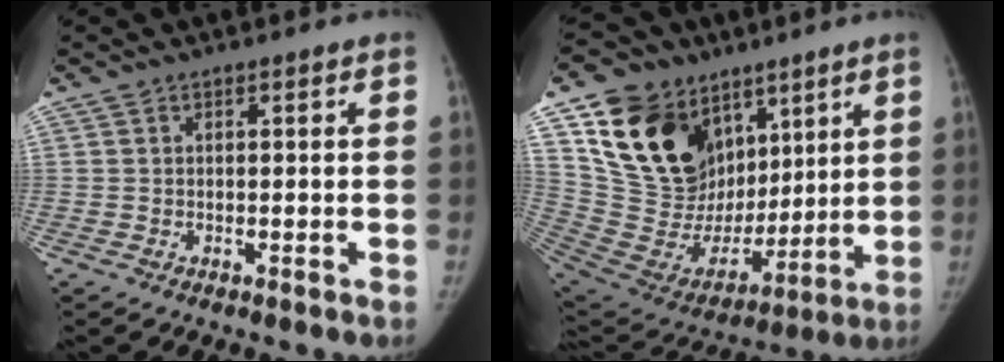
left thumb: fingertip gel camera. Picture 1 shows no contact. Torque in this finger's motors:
{"motor_torque": [1.61, 1.61, 1.39, -1.38, 0.11]}